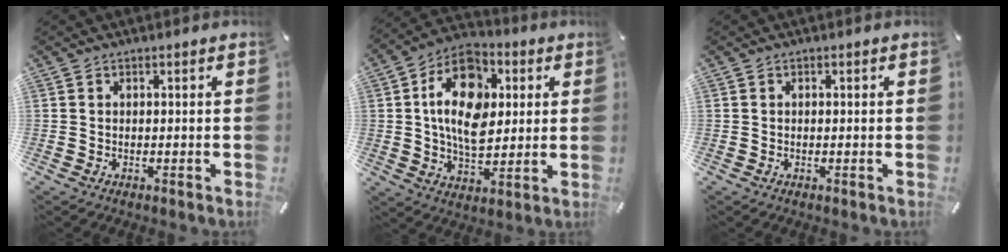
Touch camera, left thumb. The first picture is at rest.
{"total": 16.5, "force": [3.2, 11.1, 11.7], "torque": [-0.215, 0.005, 0.052]}
{"total": 0.0}